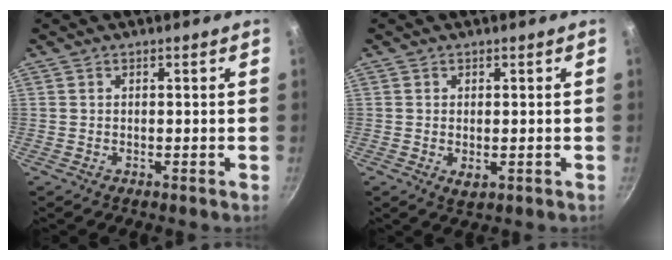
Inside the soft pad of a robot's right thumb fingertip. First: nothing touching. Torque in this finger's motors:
{"motor_torque": [-0.31, 0.22, -0.14, 0.05, 0.13]}